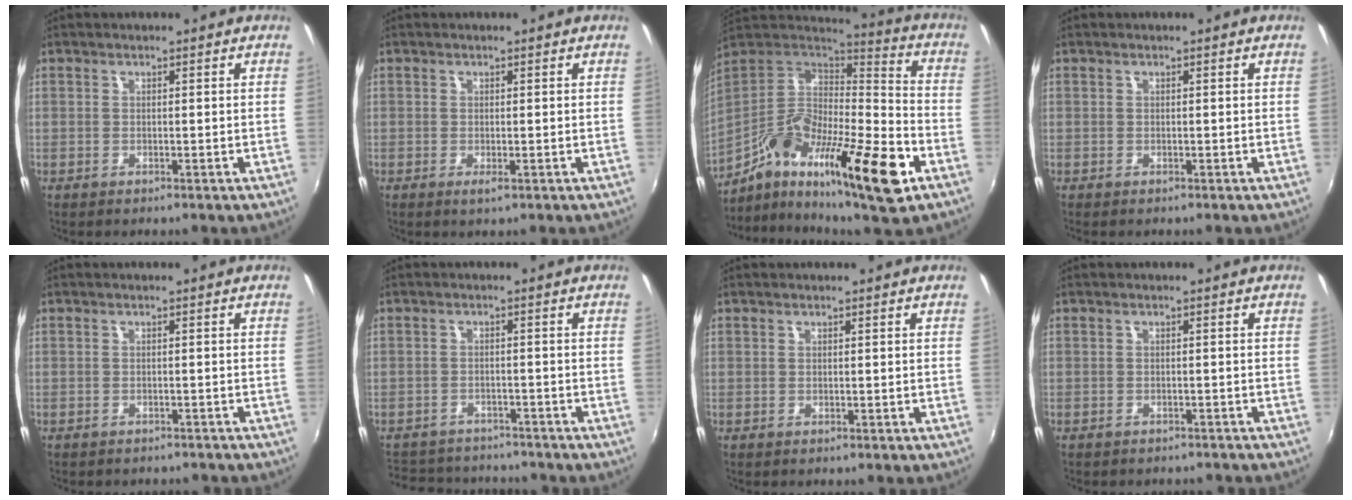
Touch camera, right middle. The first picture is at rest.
{"total": 1.1, "force": [-0.4, 0.3, 0.9], "torque": [-0.018, -0.005, -0.007]}
{"total": 24.9, "force": [-12.0, 6.5, 20.8], "torque": [-0.354, -0.024, -0.209]}
{"total": 0.0}
{"total": 3.9, "force": [-3.5, 1.3, 1.1], "torque": [-0.025, -0.013, -0.046]}
{"total": 11.2, "force": [-9.9, 4.3, 2.9], "torque": [-0.083, 0.015, -0.146]}
{"total": 0.0}
{"total": 4.1, "force": [-3.7, 1.4, 1.2], "torque": [-0.027, -0.013, -0.048]}